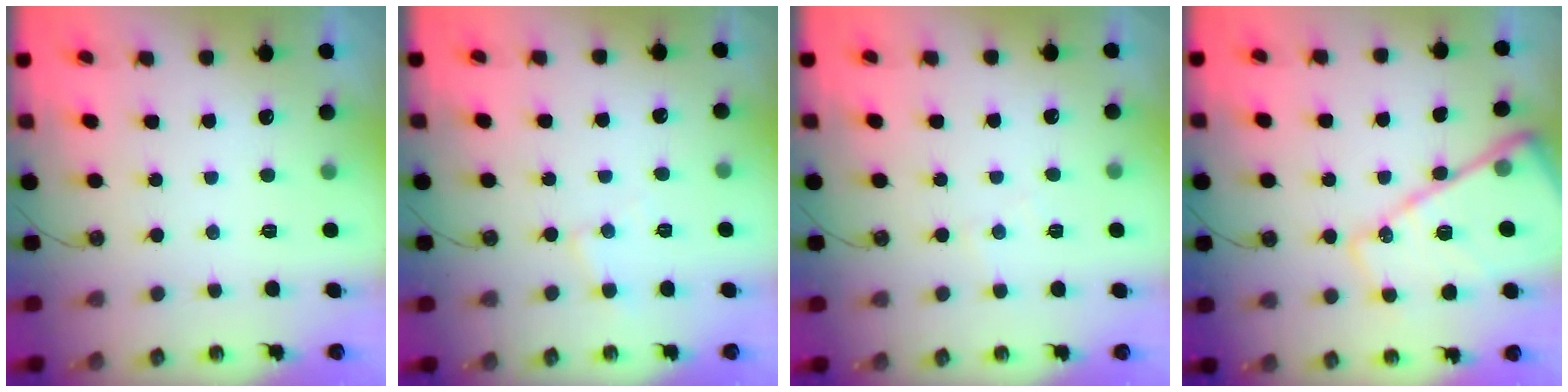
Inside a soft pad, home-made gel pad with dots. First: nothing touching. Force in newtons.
{"total": 5.8, "press": 5.8, "slide": 0.6}
{"total": 3.0, "press": 2.9, "slide": 0.5}
{"total": 18.5, "press": 18.4, "slide": 1.4}